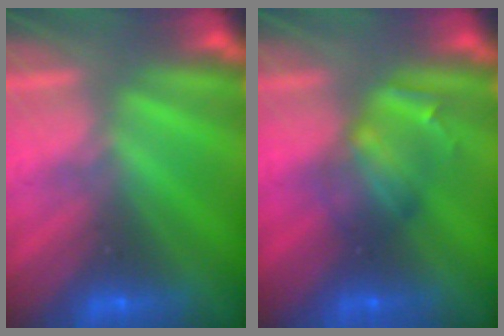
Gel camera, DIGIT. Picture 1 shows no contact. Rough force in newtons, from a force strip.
{"total": 2.4}